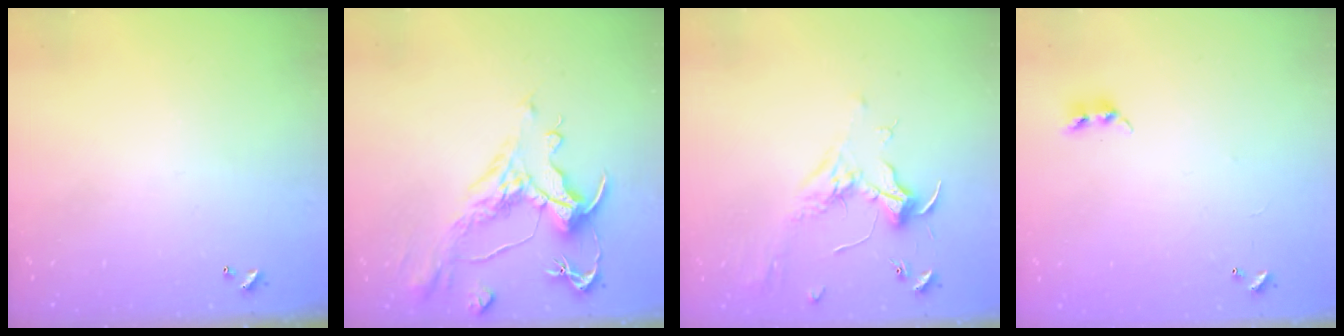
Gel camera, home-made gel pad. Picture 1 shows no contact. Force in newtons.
{"total": 2.6, "press": 2.1, "slide": 1.6}
{"total": 1.8, "press": 1.7, "slide": 0.7}
{"total": 7.8, "press": 7.8, "slide": 0.4}